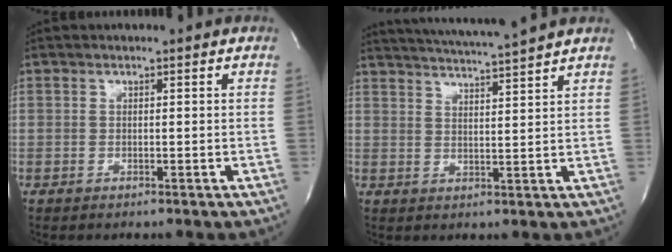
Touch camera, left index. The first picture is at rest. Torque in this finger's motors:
{"motor_torque": [0.10, -0.23, 0.36, 0.11]}